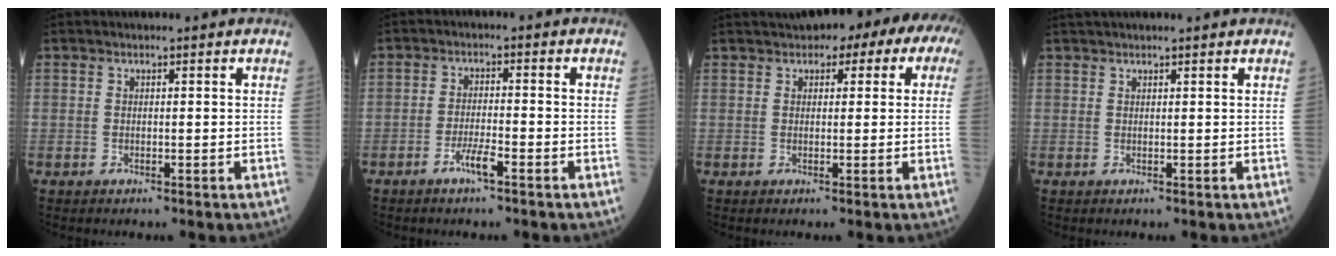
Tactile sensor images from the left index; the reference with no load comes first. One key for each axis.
{"total": 3.2, "fx": -2.1, "fy": 0.1, "fz": 2.4, "tx": -0.048, "ty": -0.002, "tz": -0.042}
{"total": 10.1, "fx": 5.4, "fy": 4.1, "fz": 7.5, "tx": -0.091, "ty": 0.051, "tz": 0.061}
{"total": 3.7, "fx": 3.3, "fy": -0.2, "fz": 1.6, "tx": -0.016, "ty": 0.033, "tz": 0.050}